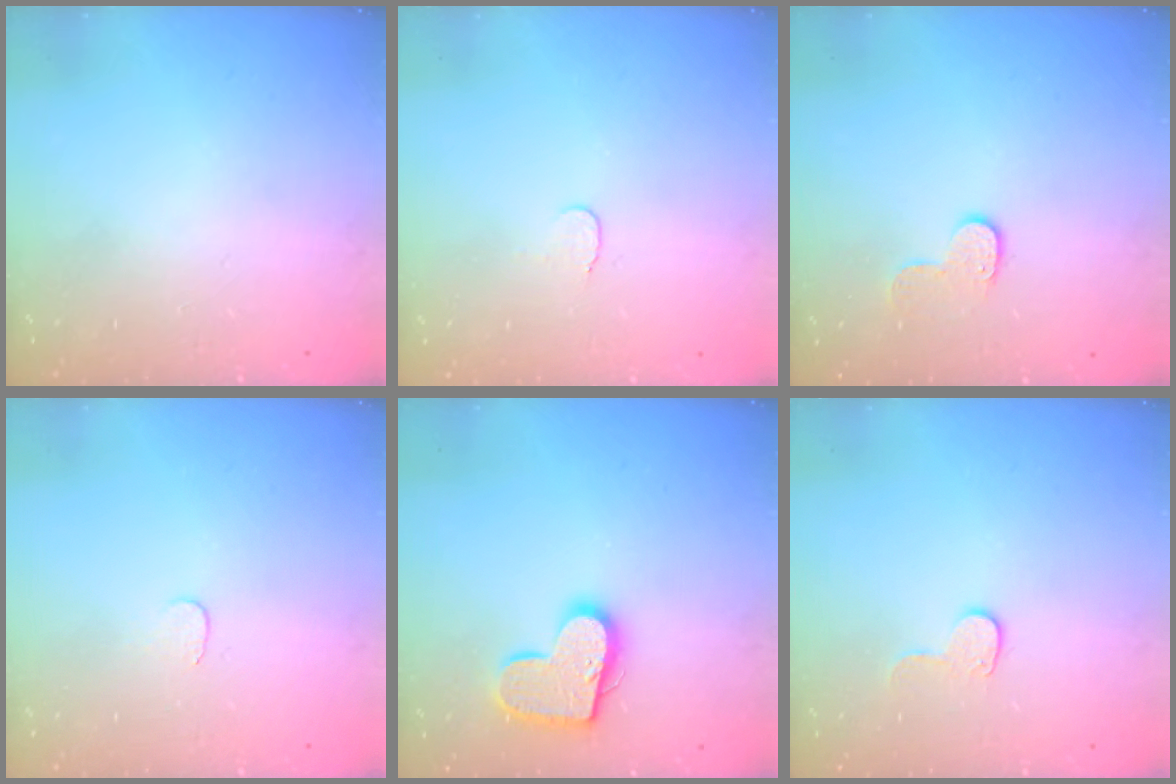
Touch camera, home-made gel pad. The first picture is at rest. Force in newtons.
{"total": 3.6, "press": 3.6, "slide": 0.4}
{"total": 6.1, "press": 6.1, "slide": 0.2}
{"total": 3.0, "press": 3.0, "slide": 0.3}
{"total": 14.3, "press": 14.3, "slide": 0.8}
{"total": 6.8, "press": 6.8, "slide": 0.3}